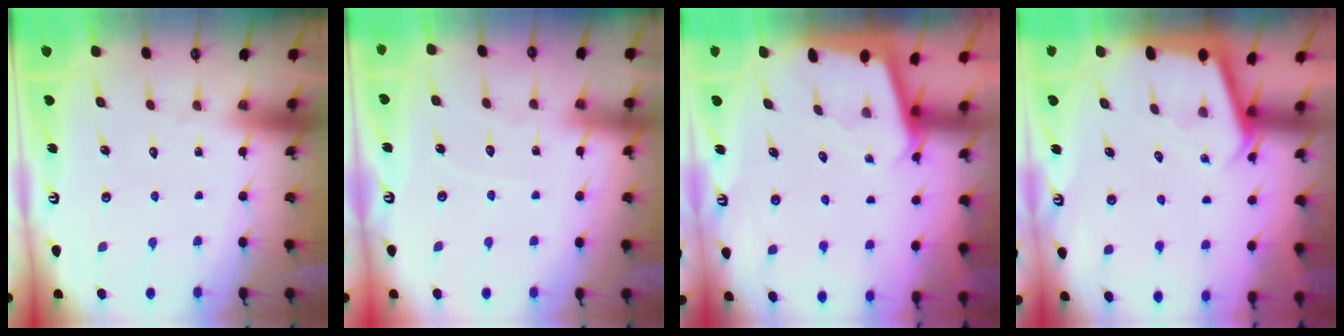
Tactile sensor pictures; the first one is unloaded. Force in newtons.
{"total": 3.1, "press": 3.1, "slide": 0.2}
{"total": 1.9, "press": 1.9, "slide": 0.1}
{"total": 2.5, "press": 2.5, "slide": 0.1}